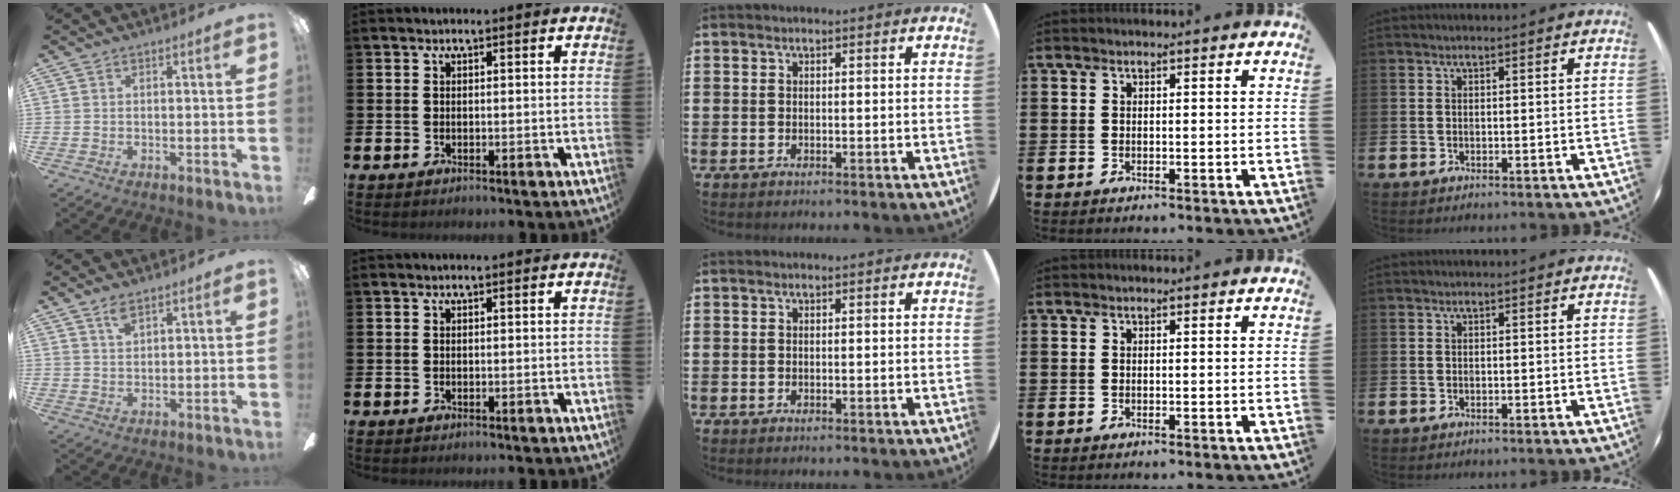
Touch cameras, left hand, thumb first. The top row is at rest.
{"thumb": {"total": 3.1, "force": [2.2, 1.1, 1.9], "torque": [-0.044, 0.002, 0.039]}}